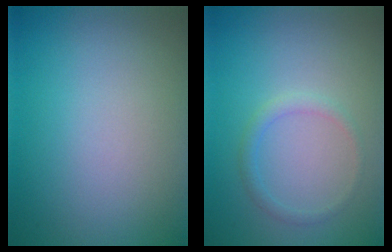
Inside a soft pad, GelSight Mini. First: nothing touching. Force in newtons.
{"total": 1.2, "press": 1.2, "slide": 0.0}